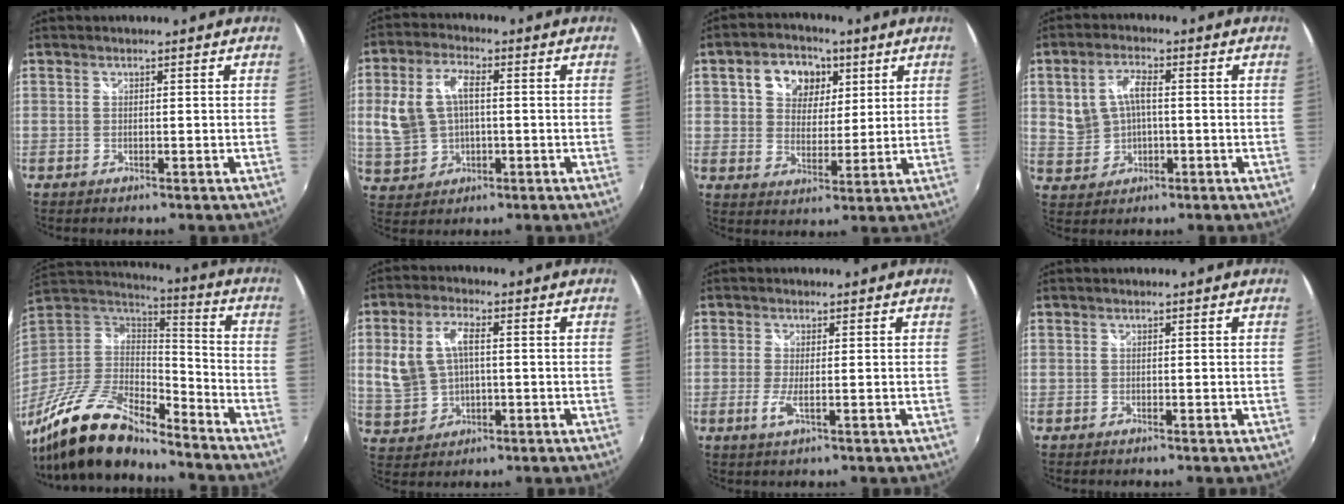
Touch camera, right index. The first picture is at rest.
{"total": 10.2, "force": [0.2, 6.7, 7.7], "torque": [-0.172, 0.015, 0.016]}
{"total": 10.2, "force": [4.1, 7.7, 5.2], "torque": [-0.106, 0.026, 0.069]}
{"total": 6.4, "force": [0.1, 4.4, 4.7], "torque": [-0.097, 0.010, 0.016]}
{"total": 20.6, "force": [-15.8, 6.9, 11.2], "torque": [-0.237, -0.028, -0.291]}
{"total": 8.9, "force": [0.4, 5.6, 6.9], "torque": [-0.153, 0.012, 0.021]}
{"total": 2.6, "force": [-0.4, 0.2, 2.5], "torque": [-0.056, -0.003, -0.009]}
{"total": 0.0}